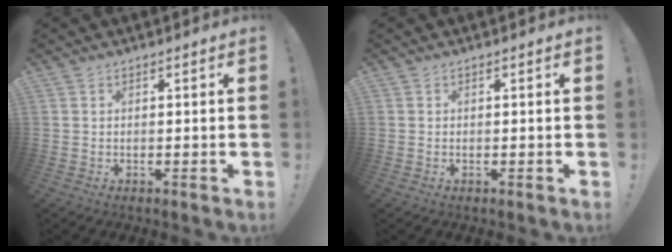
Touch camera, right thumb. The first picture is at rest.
{"total": 0.0}